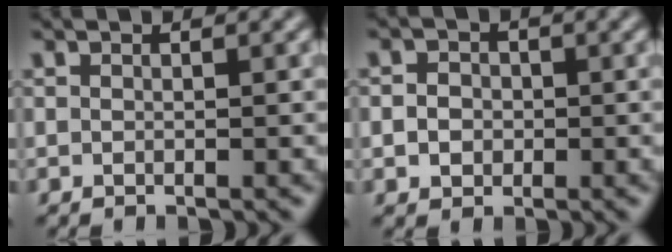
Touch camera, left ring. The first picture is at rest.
{"total": 2.6, "force": [0.0, 2.3, 1.2], "torque": [-0.006, 0.010, -0.012]}